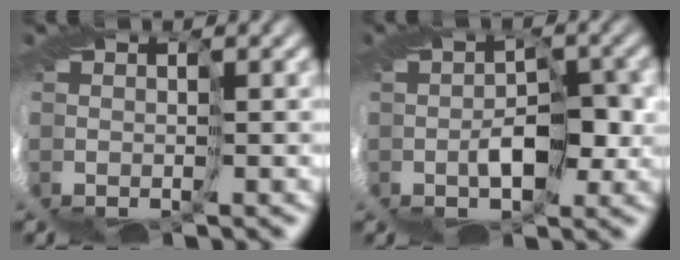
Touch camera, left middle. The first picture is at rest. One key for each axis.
{"total": 1.4, "fx": -0.2, "fy": 0.0, "fz": 1.4, "tx": -0.022, "ty": 0.008, "tz": -0.006}